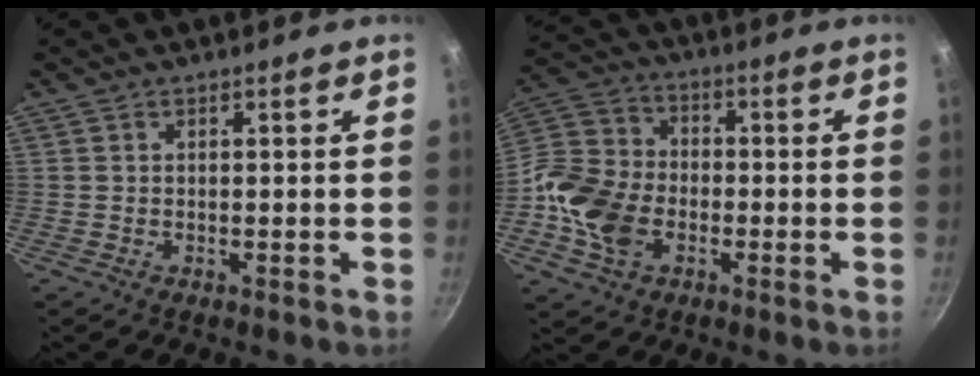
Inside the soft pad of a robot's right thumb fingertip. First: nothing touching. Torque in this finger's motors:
{"motor_torque": [1.21, 0.92, 1.21, -0.57, 0.14]}